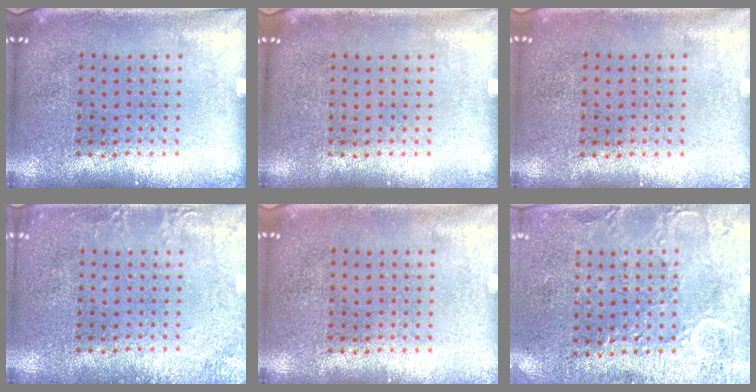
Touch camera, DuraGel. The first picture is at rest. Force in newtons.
{"total": 0.0}
{"total": 0.0}
{"total": 1.9, "press": 1.9, "slide": 0.2}
{"total": 0.0}
{"total": 2.7, "press": 2.5, "slide": 0.9}